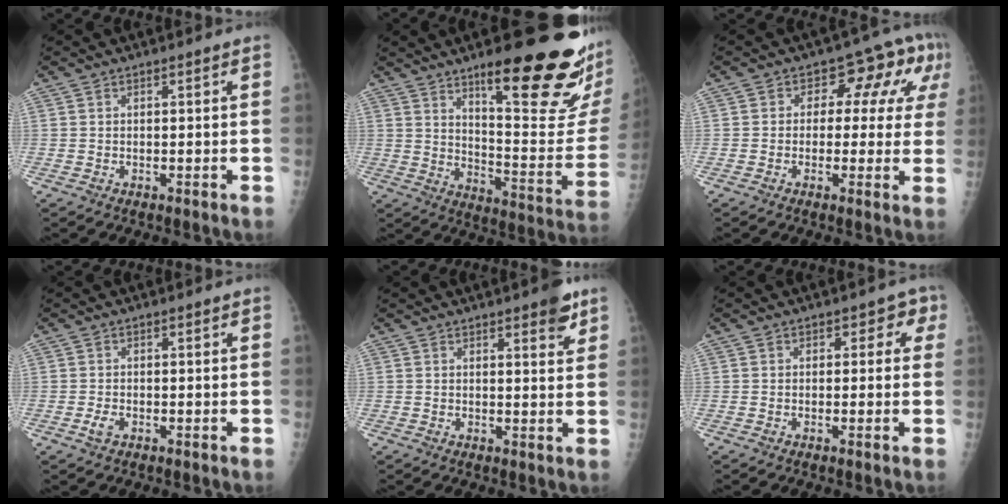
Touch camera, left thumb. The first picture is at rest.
{"total": 26.3, "force": [15.4, 5.7, 20.5], "torque": [-0.239, -0.084, 0.234]}
{"total": 10.8, "force": [2.8, 6.9, 7.8], "torque": [-0.040, 0.024, 0.025]}
{"total": 1.8, "force": [-0.8, 1.1, 1.2], "torque": [-0.025, 0.000, -0.017]}
{"total": 4.7, "force": [2.9, 1.5, 3.3], "torque": [-0.031, -0.014, 0.032]}
{"total": 3.1, "force": [0.7, 2.6, 1.6], "torque": [0.021, 0.007, -0.005]}